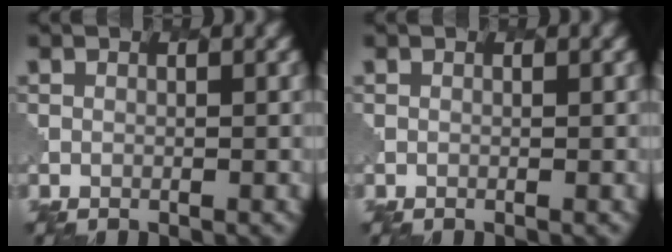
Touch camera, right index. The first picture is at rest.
{"total": 0.0}